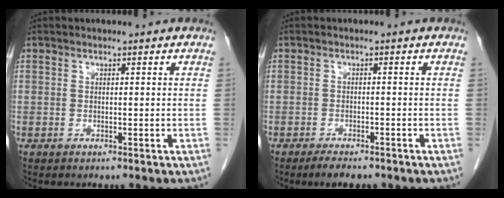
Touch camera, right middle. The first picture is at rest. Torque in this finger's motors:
{"motor_torque": [0.57, -0.36, 0.01, 0.03]}